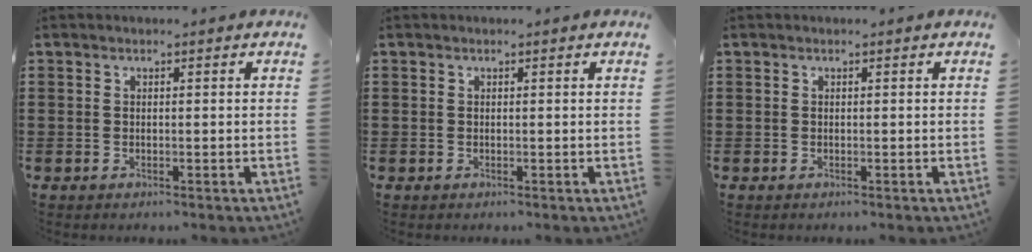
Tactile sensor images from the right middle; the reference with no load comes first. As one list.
[{"total": 0.0}, {"total": 0.0}]